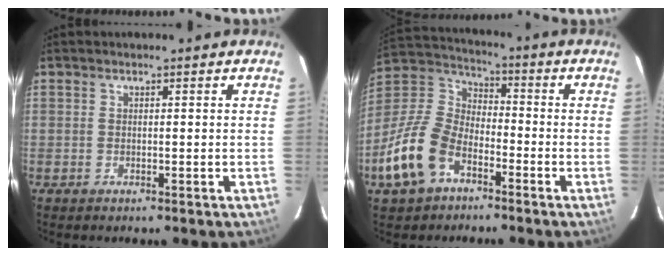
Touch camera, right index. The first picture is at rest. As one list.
[{"total": 15.6, "force": [-7.9, 9.3, 9.7], "torque": [-0.224, 0.004, -0.151]}]